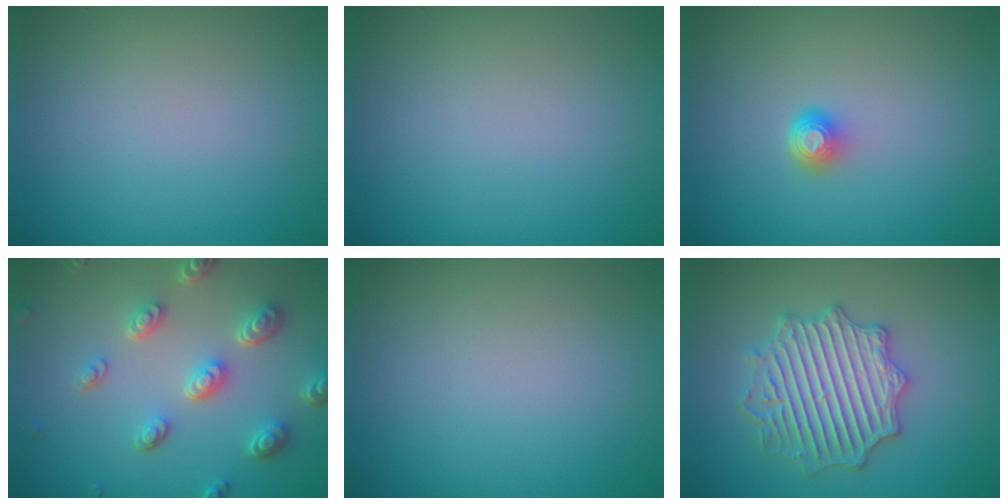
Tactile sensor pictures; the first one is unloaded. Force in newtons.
{"total": 0.0}
{"total": 1.7, "press": 1.2, "slide": 1.2}
{"total": 5.2, "press": 3.9, "slide": 3.4}
{"total": 0.0}
{"total": 5.2, "press": 5.1, "slide": 0.9}